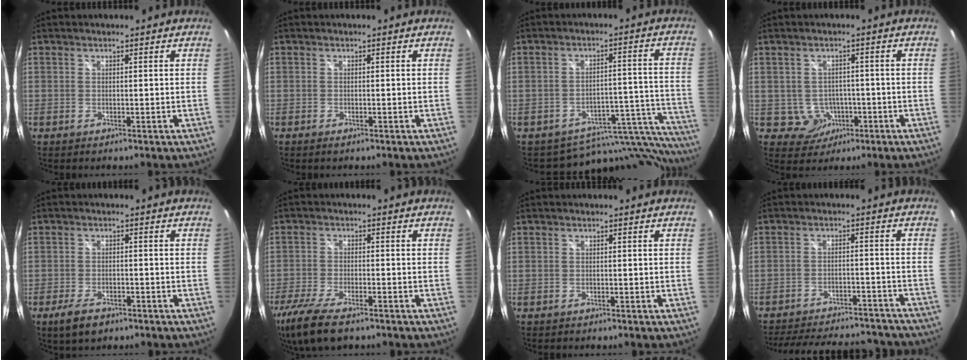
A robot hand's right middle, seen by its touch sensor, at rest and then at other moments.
{"total": 0.9, "force": [-0.6, 0.3, 0.5], "torque": [-0.009, -0.004, -0.012]}
{"total": 16.4, "force": [-15.5, 4.4, 2.8], "torque": [-0.017, 0.037, -0.201]}
{"total": 4.6, "force": [-1.4, 4.3, 0.7], "torque": [-0.027, 0.012, -0.007]}
{"total": 5.4, "force": [-3.7, 2.4, 3.2], "torque": [-0.079, -0.009, -0.061]}
{"total": 13.1, "force": [-9.5, 3.9, 8.0], "torque": [-0.188, -0.051, -0.172]}
{"total": 0.8, "force": [-0.7, 0.3, 0.2], "torque": [-0.008, -0.001, -0.009]}
{"total": 23.0, "force": [-20.3, 7.1, 8.2], "torque": [-0.171, 0.020, -0.249]}